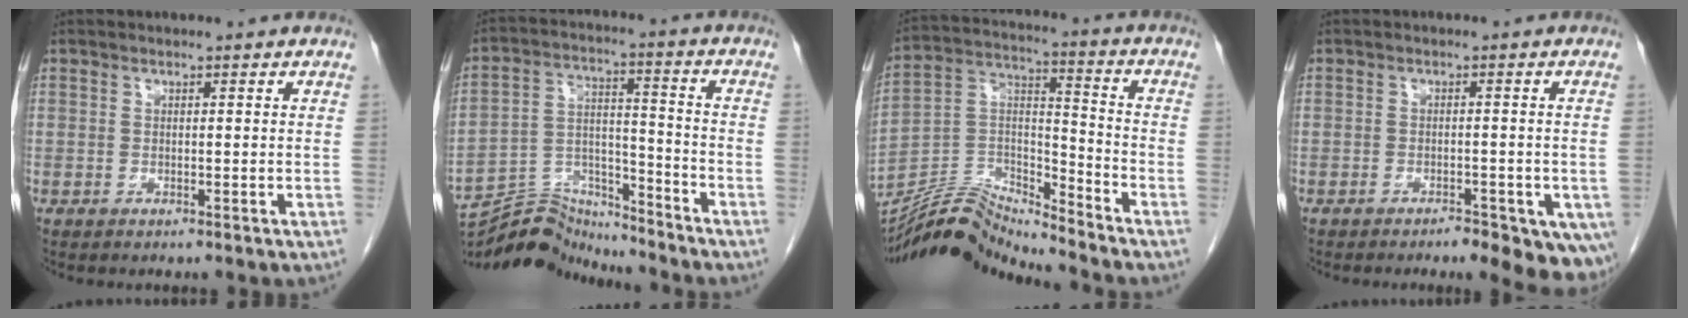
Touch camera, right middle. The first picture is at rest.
{"total": 12.5, "force": [-12.4, 1.3, 0.9], "torque": [-0.021, 0.027, -0.223]}
{"total": 12.3, "force": [-12.2, -0.7, 0.9], "torque": [-0.021, 0.049, -0.233]}
{"total": 10.4, "force": [-7.0, 3.8, 6.8], "torque": [-0.067, -0.004, -0.085]}